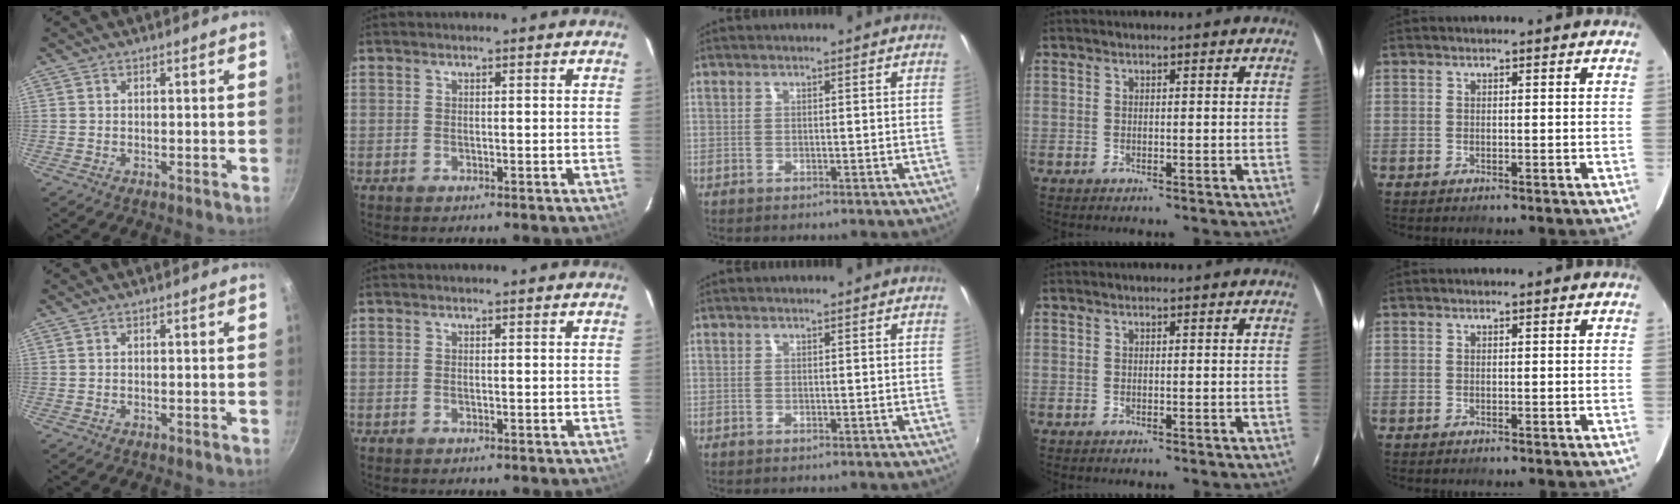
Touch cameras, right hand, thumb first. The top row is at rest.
{}